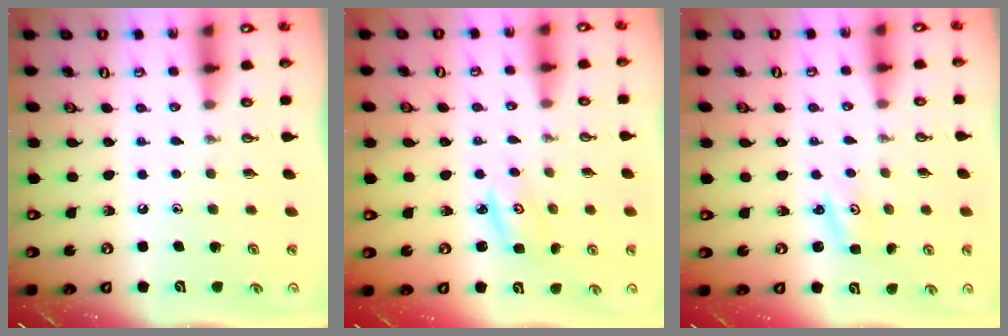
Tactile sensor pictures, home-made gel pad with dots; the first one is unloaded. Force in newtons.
{"total": 2.4, "press": 2.4, "slide": 0.2}
{"total": 1.8, "press": 1.8, "slide": 0.3}